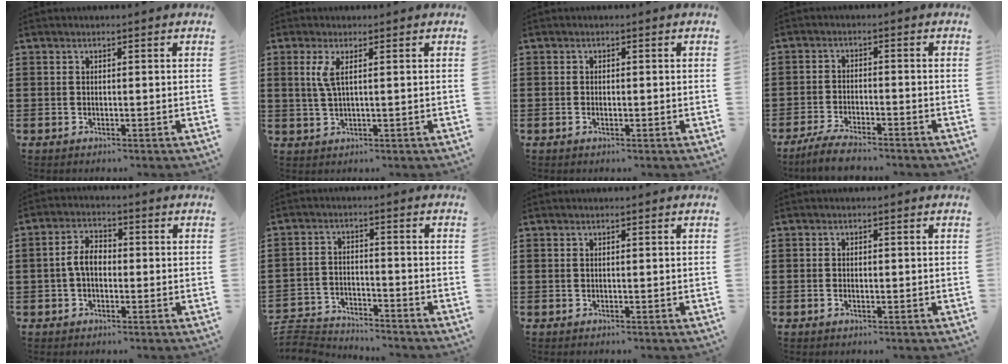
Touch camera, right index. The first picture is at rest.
{"total": 2.7, "force": [0.8, 0.5, 2.6], "torque": [-0.061, -0.001, 0.009]}
{"total": 0.8, "force": [-0.4, 0.4, 0.6], "torque": [-0.012, -0.002, -0.006]}
{"total": 4.0, "force": [-3.7, 0.3, 1.4], "torque": [-0.037, -0.002, -0.075]}
{"total": 4.5, "force": [-0.6, 2.6, 3.6], "torque": [-0.082, 0.003, -0.016]}
{"total": 4.3, "force": [-4.2, 0.5, 0.2], "torque": [-0.023, -0.003, -0.094]}
{"total": 0.0}
{"total": 1.0, "force": [-0.4, 0.5, 0.8], "torque": [-0.015, 0.000, -0.007]}